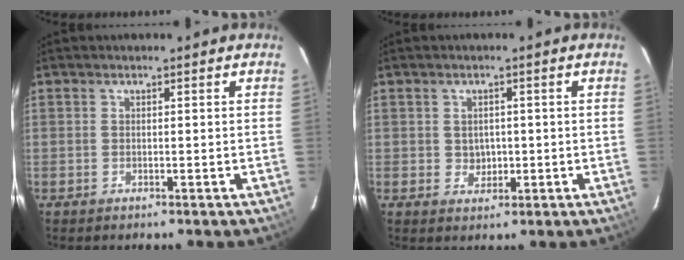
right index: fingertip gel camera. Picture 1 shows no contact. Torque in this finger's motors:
{"motor_torque": [-0.10, -0.11, 0.00, 0.00]}